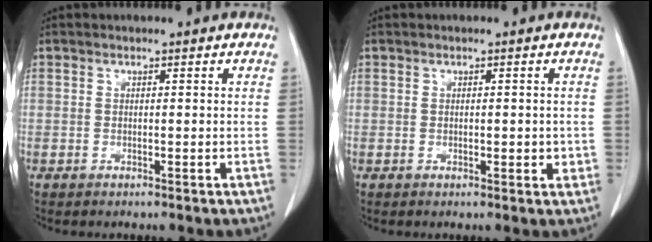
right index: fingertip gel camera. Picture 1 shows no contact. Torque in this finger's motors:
{"motor_torque": [-0.14, 0.23, 0.02, 0.00]}